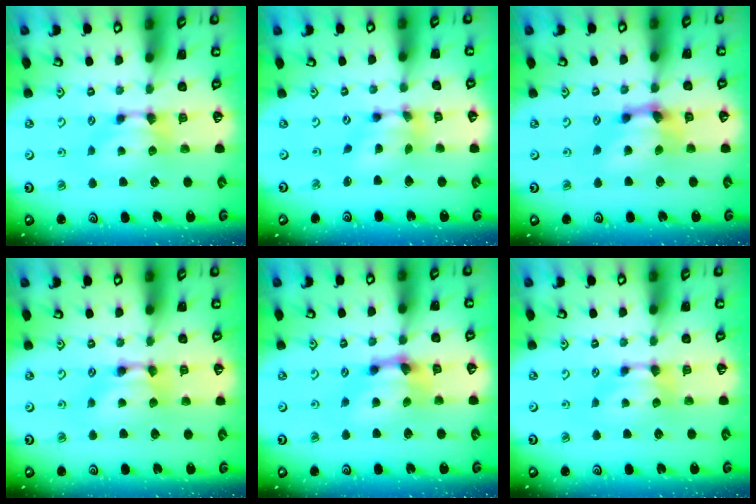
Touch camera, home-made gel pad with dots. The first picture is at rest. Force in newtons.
{"total": 5.3, "press": 5.0, "slide": 1.9}
{"total": 3.4, "press": 2.7, "slide": 2.1}
{"total": 2.0, "press": 2.0, "slide": 0.1}
{"total": 3.4, "press": 2.7, "slide": 2.1}
{"total": 0.0}